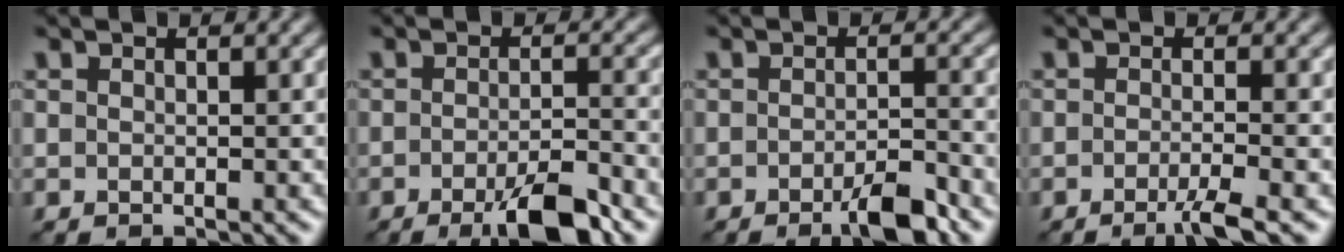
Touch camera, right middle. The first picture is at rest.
{"total": 5.7, "force": [-2.9, 1.2, 4.7], "torque": [-0.074, -0.001, -0.050]}
{"total": 3.8, "force": [-2.2, 0.7, 3.0], "torque": [-0.051, 0.000, -0.041]}
{"total": 2.7, "force": [-1.4, 0.4, 2.3], "torque": [-0.031, -0.004, -0.035]}